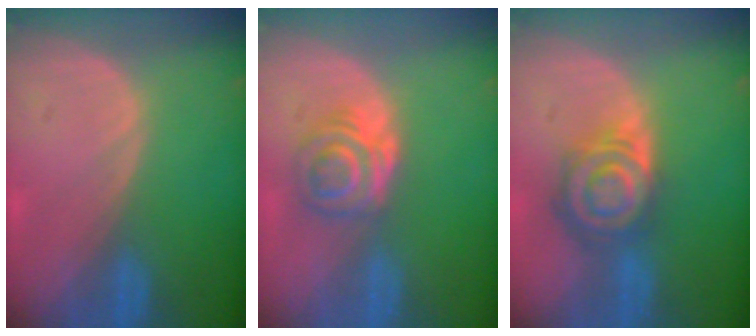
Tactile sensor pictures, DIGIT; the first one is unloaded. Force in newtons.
{"total": 6.4, "press": 5.3, "slide": 3.6}
{"total": 8.2, "press": 7.2, "slide": 4.0}